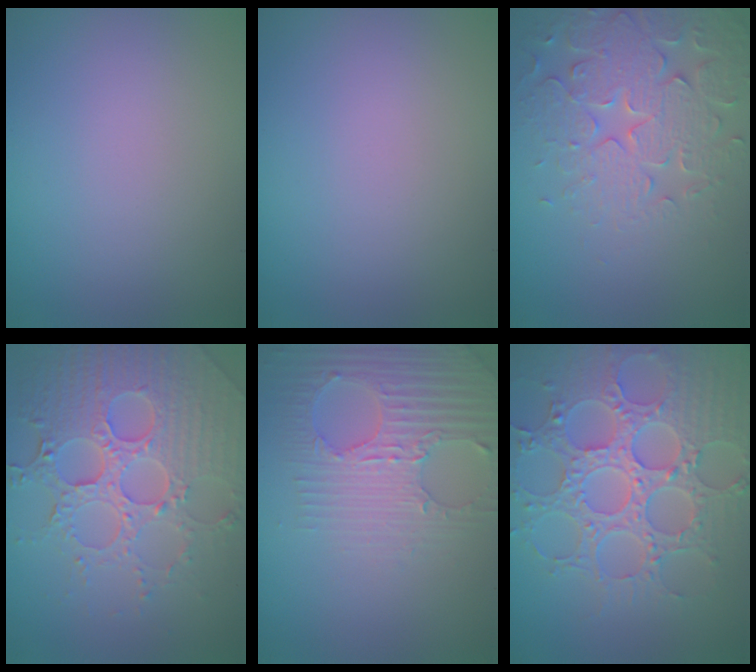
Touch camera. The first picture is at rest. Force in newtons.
{"total": 0.0}
{"total": 4.6, "press": 4.6, "slide": 0.7}
{"total": 8.1, "press": 5.8, "slide": 5.6}
{"total": 3.5, "press": 3.5, "slide": 0.6}
{"total": 8.1, "press": 6.3, "slide": 5.0}